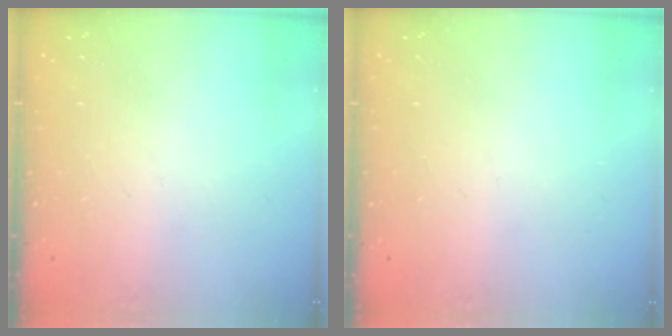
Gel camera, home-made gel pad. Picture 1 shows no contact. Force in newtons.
{"total": 0.0}